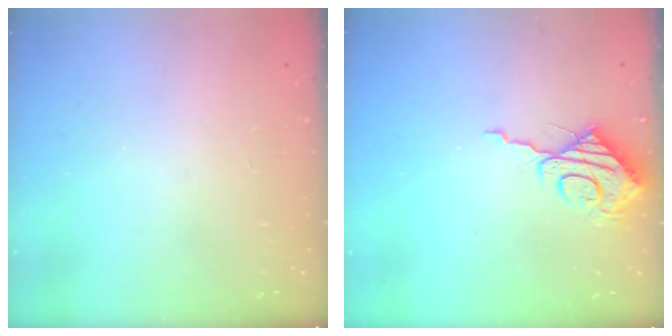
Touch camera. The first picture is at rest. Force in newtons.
{"total": 9.6, "press": 9.6, "slide": 0.6}